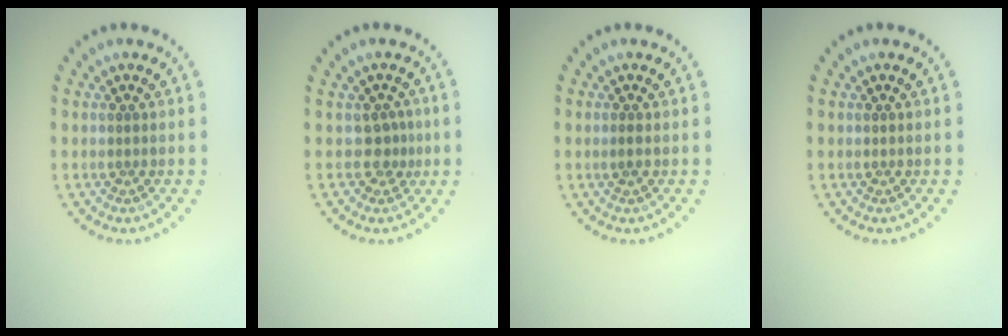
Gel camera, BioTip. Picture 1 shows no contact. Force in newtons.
{"total": 1.8, "press": 1.3, "slide": 1.3}
{"total": 0.7, "press": 0.7, "slide": 0.3}
{"total": 0.0}